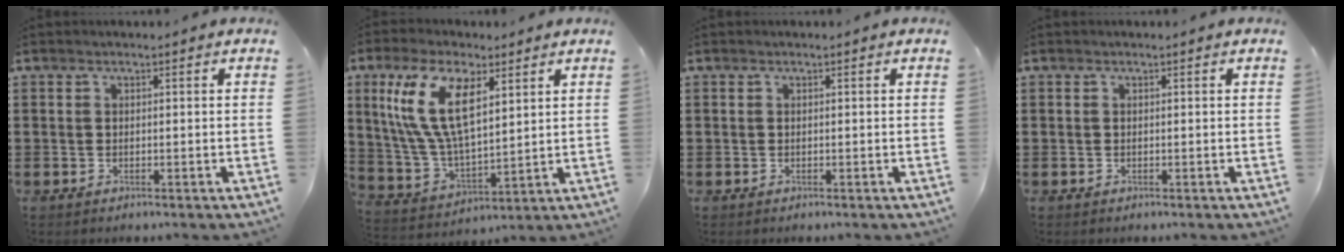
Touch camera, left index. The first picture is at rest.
{"total": 12.8, "force": [5.9, 5.6, 9.8], "torque": [-0.214, 0.005, 0.110]}
{"total": 0.0}
{"total": 0.0}